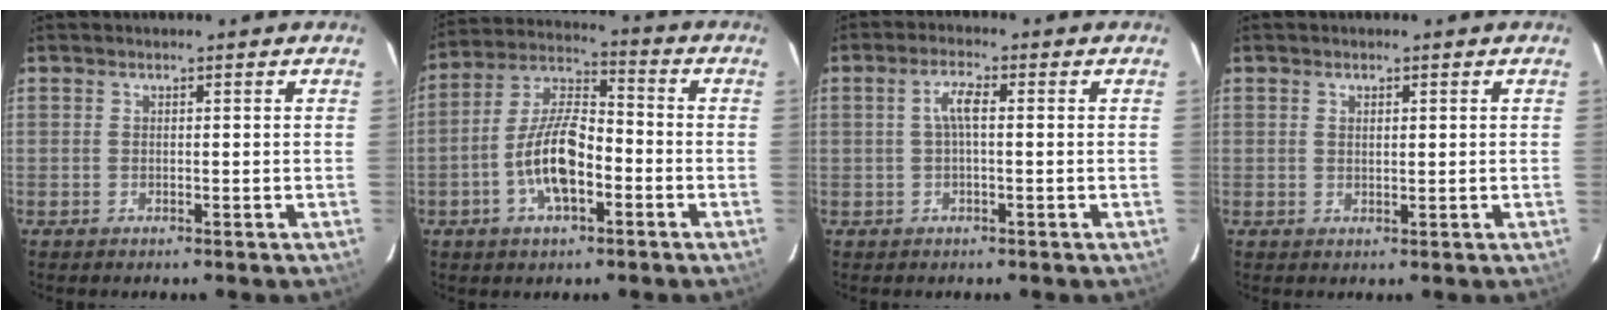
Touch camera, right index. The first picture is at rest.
{"total": 11.9, "force": [-4.1, 4.7, 10.2], "torque": [-0.210, 0.008, -0.075]}
{"total": 3.3, "force": [0.2, 0.7, 3.3], "torque": [-0.065, 0.009, 0.003]}
{"total": 1.2, "force": [0.5, 0.6, 0.9], "torque": [-0.015, 0.002, 0.010]}